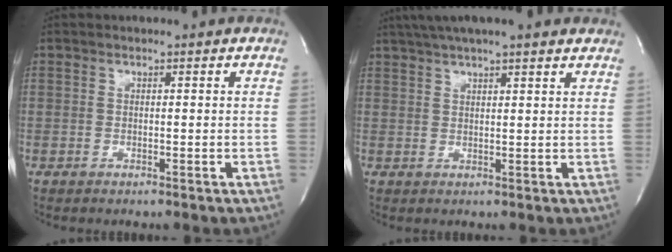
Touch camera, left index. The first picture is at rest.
{"total": 12.2, "force": [10.0, 1.4, 6.8], "torque": [-0.119, 0.041, 0.137]}